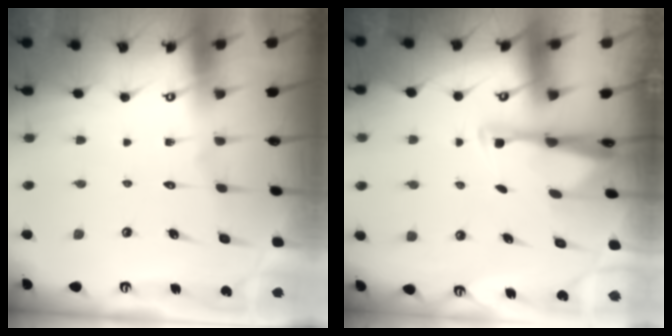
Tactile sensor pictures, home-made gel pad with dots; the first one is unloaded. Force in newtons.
{"total": 2.6, "press": 2.6, "slide": 0.4}